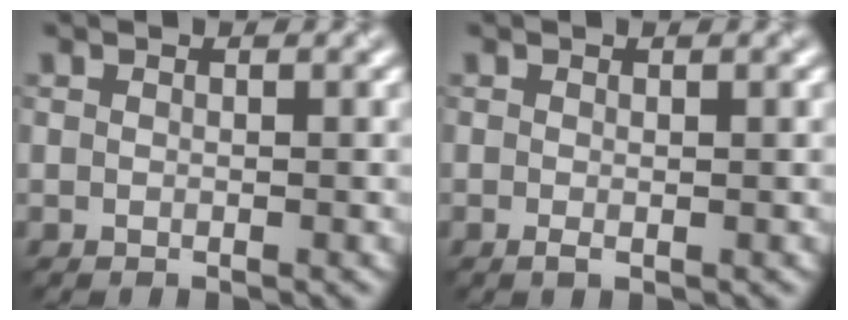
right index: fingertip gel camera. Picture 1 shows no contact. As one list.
[{"total": 1.0, "force": [-0.1, 0.2, 1.0], "torque": [-0.017, -0.002, -0.001]}]